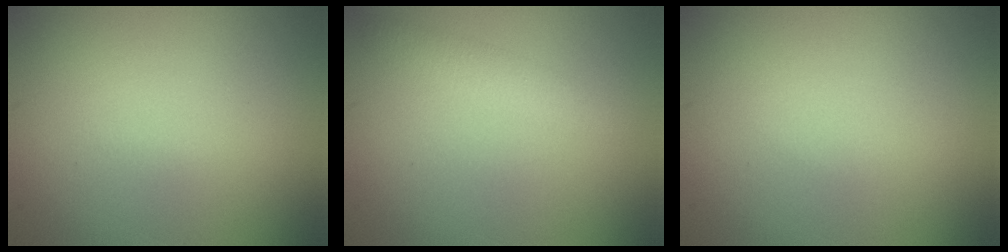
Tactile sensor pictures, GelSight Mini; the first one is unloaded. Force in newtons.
{"total": 1.3, "press": 1.3, "slide": 0.3}
{"total": 0.0}